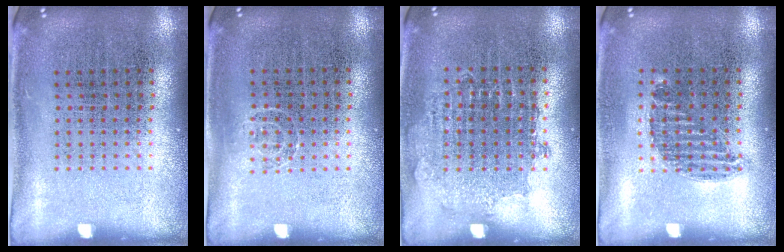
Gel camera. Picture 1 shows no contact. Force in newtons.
{"total": 0.7, "press": 0.5, "slide": 0.5}
{"total": 0.8, "press": 0.8, "slide": 0.3}
{"total": 0.8, "press": 0.7, "slide": 0.5}